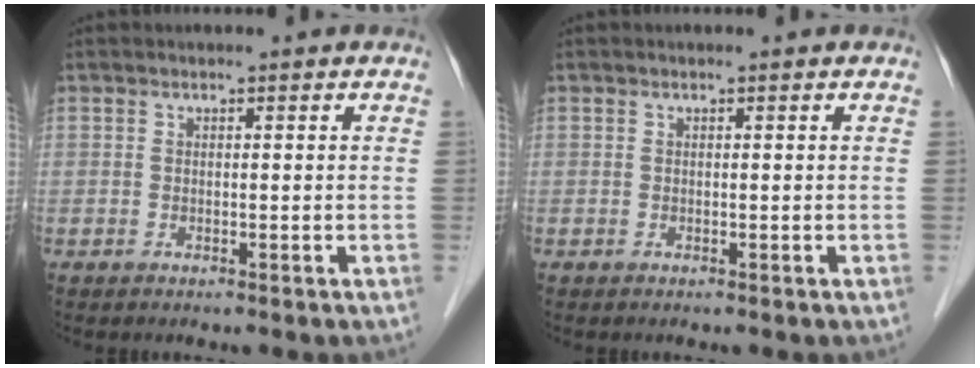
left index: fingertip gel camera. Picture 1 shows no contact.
{"total": 0.0}